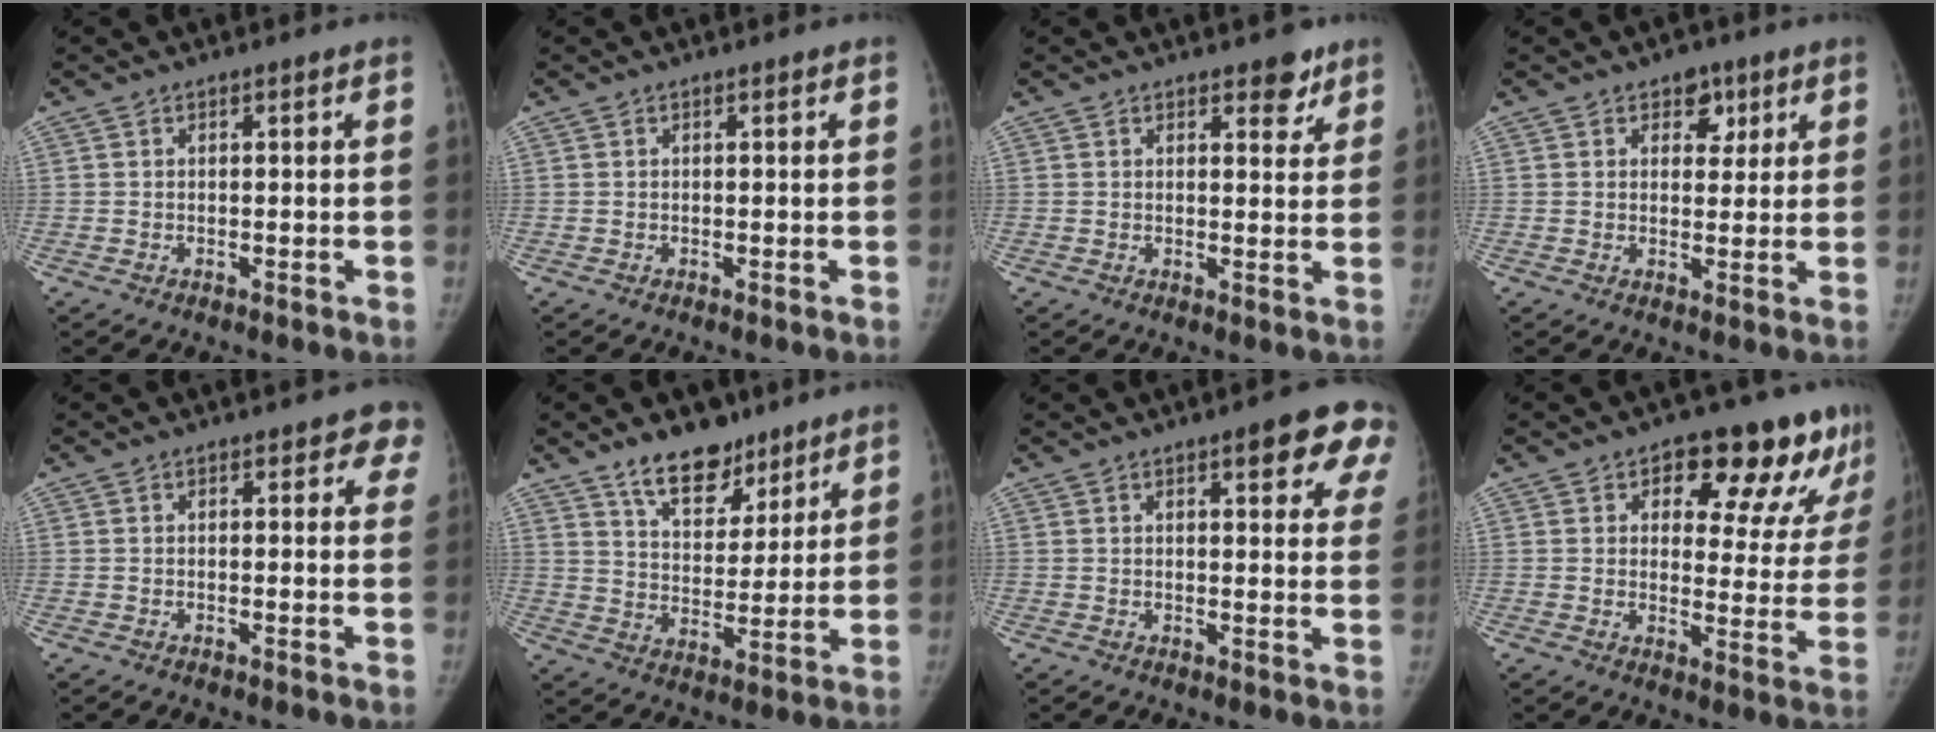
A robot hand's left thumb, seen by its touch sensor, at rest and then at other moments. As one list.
[{"total": 0.0}, {"total": 3.8, "force": [2.6, 1.9, 2.0], "torque": [0.000, -0.015, 0.033]}, {"total": 4.5, "force": [2.4, 3.2, 2.1], "torque": [0.004, -0.009, 0.032]}, {"total": 4.0, "force": [2.7, 2.1, 2.0], "torque": [0.017, -0.006, 0.017]}, {"total": 11.7, "force": [8.5, 6.3, 5.1], "torque": [-0.047, -0.058, 0.146]}, {"total": 10.7, "force": [6.1, 3.4, 8.1], "torque": [-0.060, -0.021, 0.064]}, {"total": 16.6, "force": [10.0, 8.1, 10.5], "torque": [-0.065, -0.040, 0.124]}]